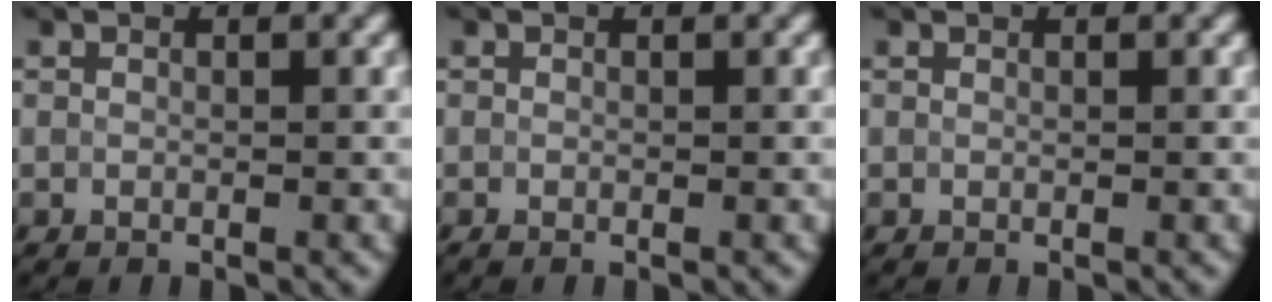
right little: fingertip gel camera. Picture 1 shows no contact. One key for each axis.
{"total": 0.0}
{"total": 0.0}